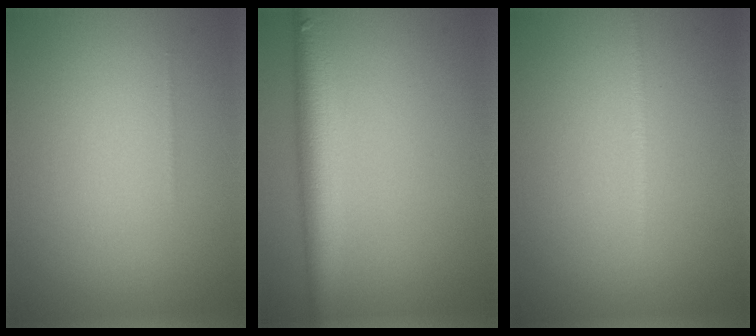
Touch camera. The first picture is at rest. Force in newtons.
{"total": 5.0, "press": 5.0, "slide": 0.2}
{"total": 0.7, "press": 0.7, "slide": 0.1}